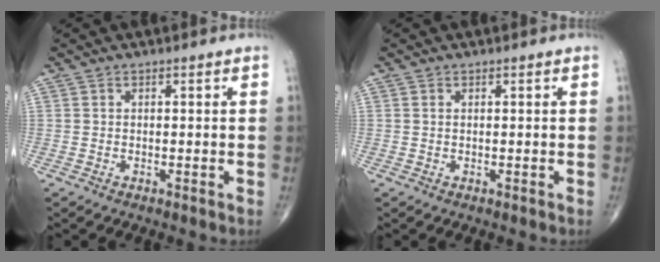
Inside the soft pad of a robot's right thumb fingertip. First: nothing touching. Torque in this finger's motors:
{"motor_torque": [-0.20, -0.07, -0.10, 0.04, 0.04]}